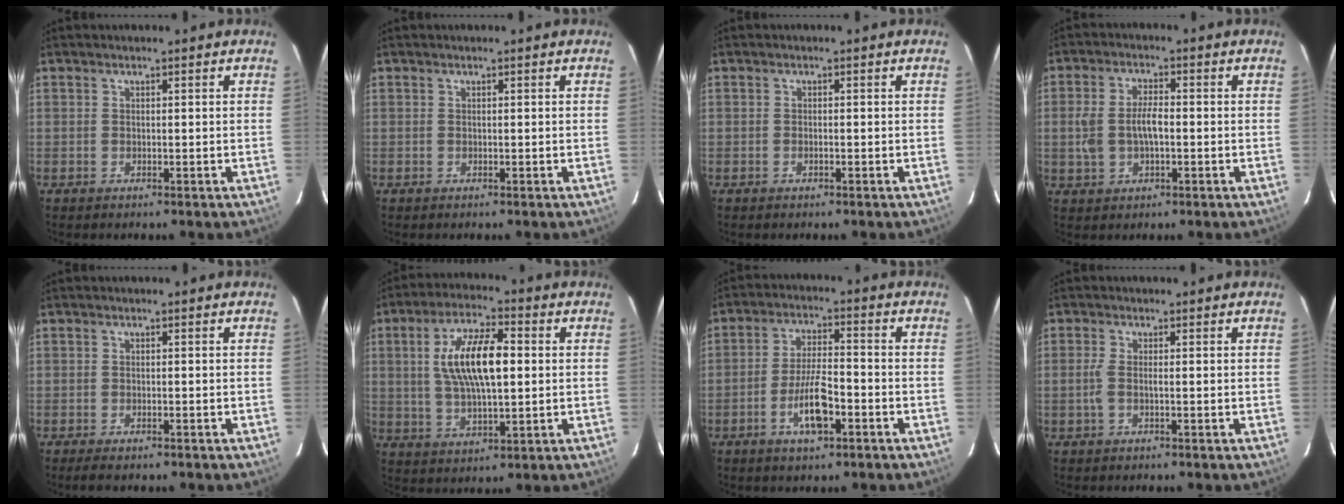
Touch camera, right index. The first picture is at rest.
{"total": 0.0}
{"total": 0.6, "force": [-0.3, 0.2, 0.4], "torque": [-0.007, 0.003, -0.007]}
{"total": 6.8, "force": [-0.8, 3.6, 5.7], "torque": [-0.120, 0.007, -0.011]}
{"total": 3.2, "force": [-2.6, 0.8, 1.6], "torque": [-0.032, -0.011, -0.043]}
{"total": 13.1, "force": [1.8, 4.8, 12.1], "torque": [-0.226, 0.011, 0.035]}
{"total": 8.2, "force": [-3.8, 2.4, 6.9], "torque": [-0.139, 0.002, -0.066]}
{"total": 2.4, "force": [-0.6, 0.2, 2.3], "torque": [-0.049, 0.000, -0.012]}